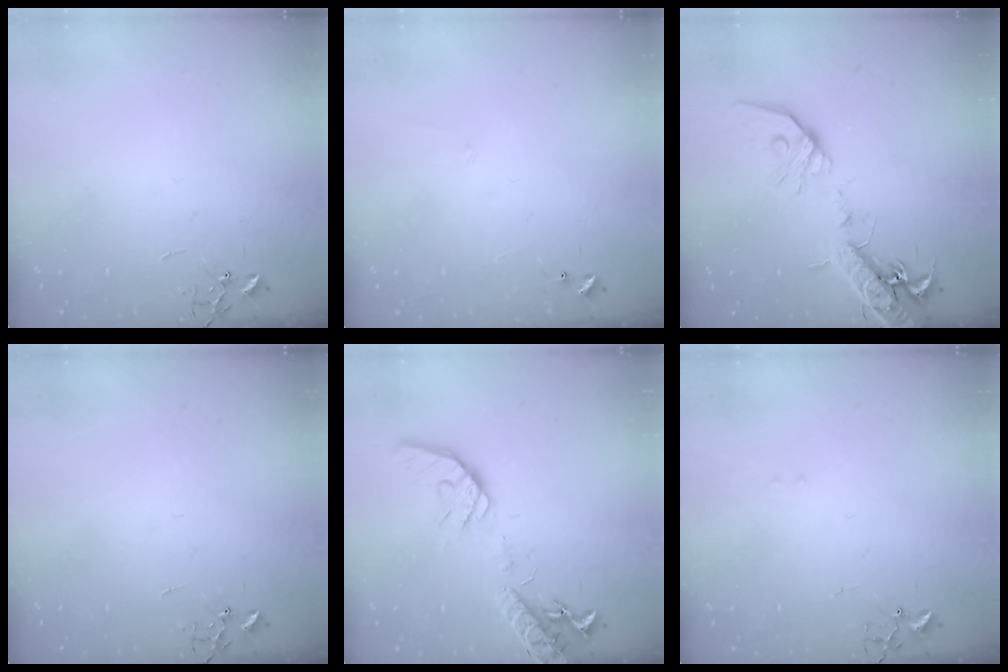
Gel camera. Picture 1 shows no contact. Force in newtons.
{"total": 5.6, "press": 5.6, "slide": 0.4}
{"total": 18.3, "press": 17.9, "slide": 3.7}
{"total": 0.0}
{"total": 16.0, "press": 15.8, "slide": 2.5}
{"total": 6.8, "press": 6.8, "slide": 0.6}